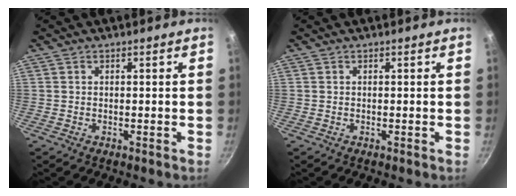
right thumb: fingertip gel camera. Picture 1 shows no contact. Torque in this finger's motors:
{"motor_torque": [0.00, 0.00, 0.00, 0.00, 0.00]}